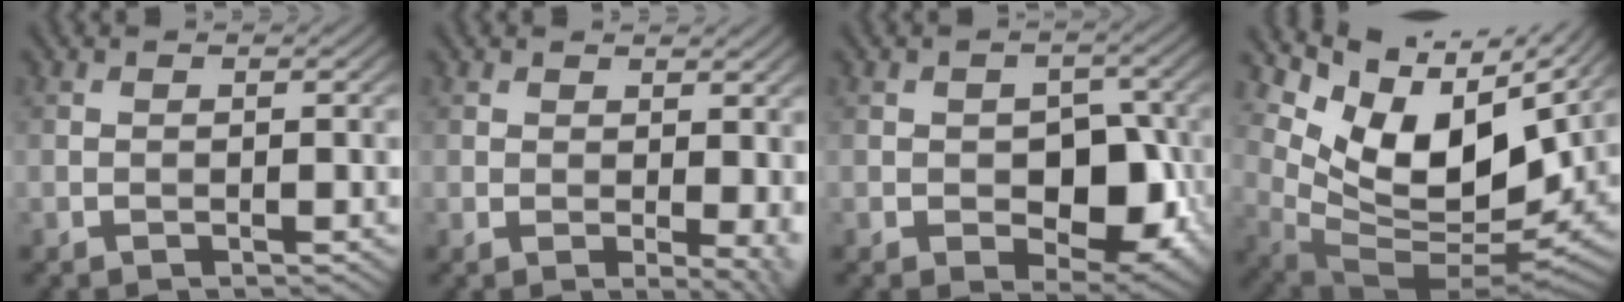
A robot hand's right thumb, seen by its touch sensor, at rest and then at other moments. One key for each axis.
{"total": 3.9, "fx": 0.6, "fy": 1.7, "fz": 3.5, "tx": -0.052, "ty": -0.005, "tz": 0.010}
{"total": 7.7, "fx": -1.5, "fy": 5.0, "fz": 5.7, "tx": -0.079, "ty": -0.014, "tz": -0.018}
{"total": 13.1, "fx": 5.9, "fy": 6.7, "fz": 9.6, "tx": -0.190, "ty": -0.005, "tz": 0.123}